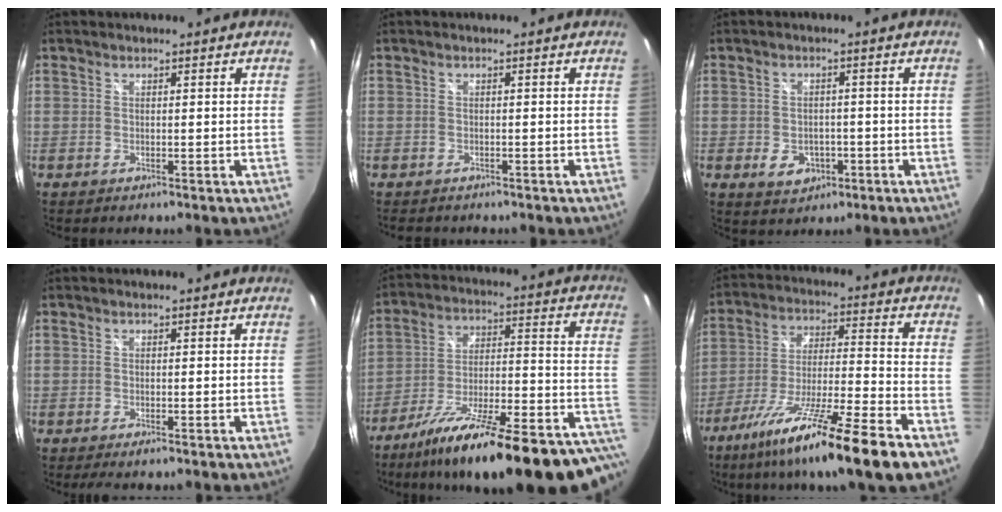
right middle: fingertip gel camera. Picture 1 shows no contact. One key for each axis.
{"total": 1.9, "fx": -1.6, "fy": 0.8, "fz": 0.5, "tx": -0.014, "ty": -0.008, "tz": -0.024}
{"total": 5.6, "fx": -2.2, "fy": 4.2, "fz": 2.9, "tx": -0.062, "ty": 0.000, "tz": -0.026}
{"total": 1.6, "fx": -1.1, "fy": 0.2, "fz": 1.1, "tx": -0.021, "ty": -0.007, "tz": -0.017}
{"total": 31.3, "fx": -22.4, "fy": 6.7, "fz": 20.8, "tx": -0.280, "ty": -0.045, "tz": -0.322}
{"total": 21.7, "fx": -14.3, "fy": 1.1, "fz": 16.2, "tx": -0.289, "ty": -0.050, "tz": -0.239}